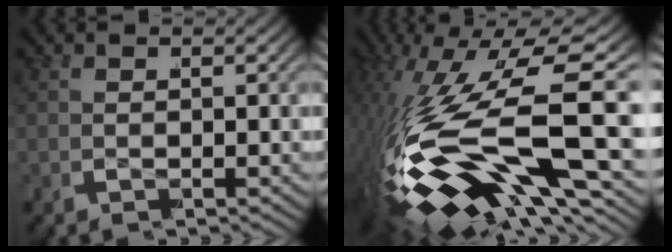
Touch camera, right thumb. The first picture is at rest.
{"total": 17.2, "force": [-4.5, 8.0, 14.6], "torque": [-0.314, -0.036, -0.047]}